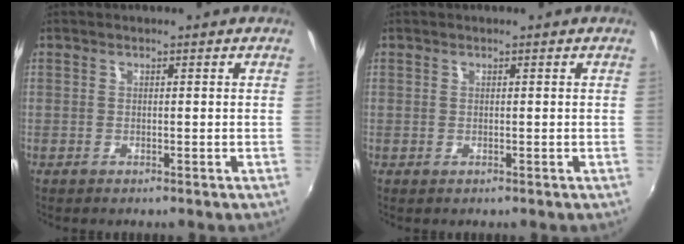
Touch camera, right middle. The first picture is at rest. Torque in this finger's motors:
{"motor_torque": [0.04, -0.04, 0.01, 0.00]}